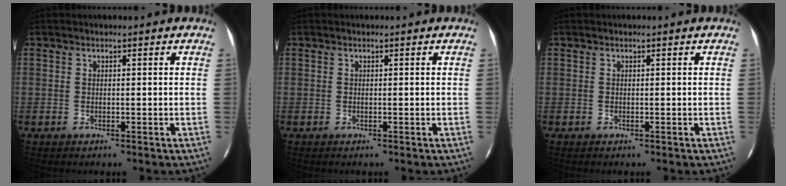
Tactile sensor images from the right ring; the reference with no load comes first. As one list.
[{"total": 0.0}, {"total": 0.0}]